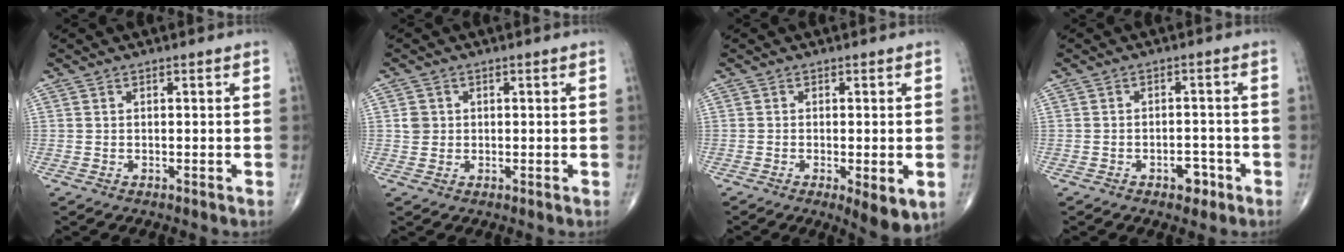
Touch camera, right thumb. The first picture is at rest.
{"total": 2.2, "force": [0.3, 2.1, 0.6], "torque": [0.000, 0.002, 0.006]}
{"total": 6.2, "force": [-1.8, 1.8, 5.6], "torque": [-0.084, -0.017, -0.025]}
{"total": 3.5, "force": [-1.9, 2.0, 2.1], "torque": [-0.013, 0.014, -0.026]}